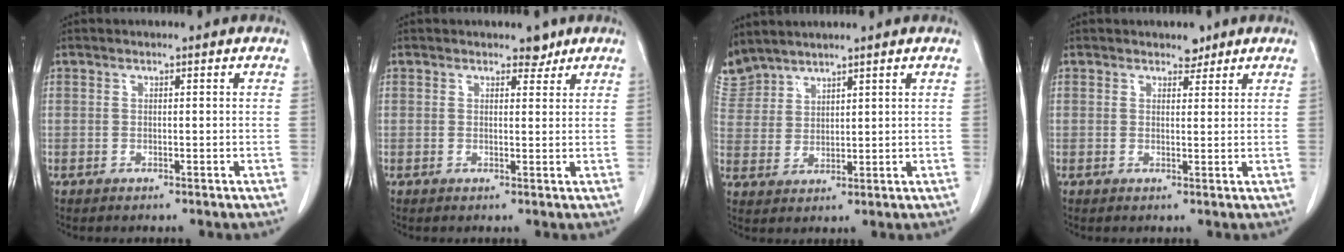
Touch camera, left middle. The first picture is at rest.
{"total": 1.8, "force": [1.4, 1.1, 0.5], "torque": [-0.001, -0.001, 0.015]}
{"total": 5.2, "force": [5.1, 0.9, 0.3], "torque": [-0.020, 0.014, 0.111]}
{"total": 1.7, "force": [1.4, 1.0, 0.3], "torque": [-0.001, -0.002, 0.017]}